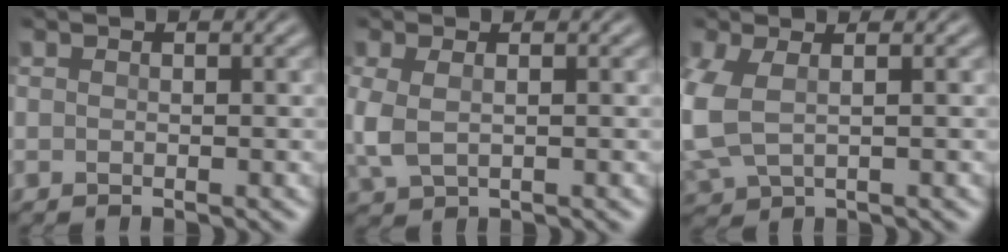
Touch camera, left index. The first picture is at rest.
{"total": 3.1, "force": [-0.4, 1.8, 2.5], "torque": [-0.065, -0.008, -0.002]}
{"total": 5.3, "force": [-0.4, 3.2, 4.1], "torque": [-0.118, -0.009, -0.001]}